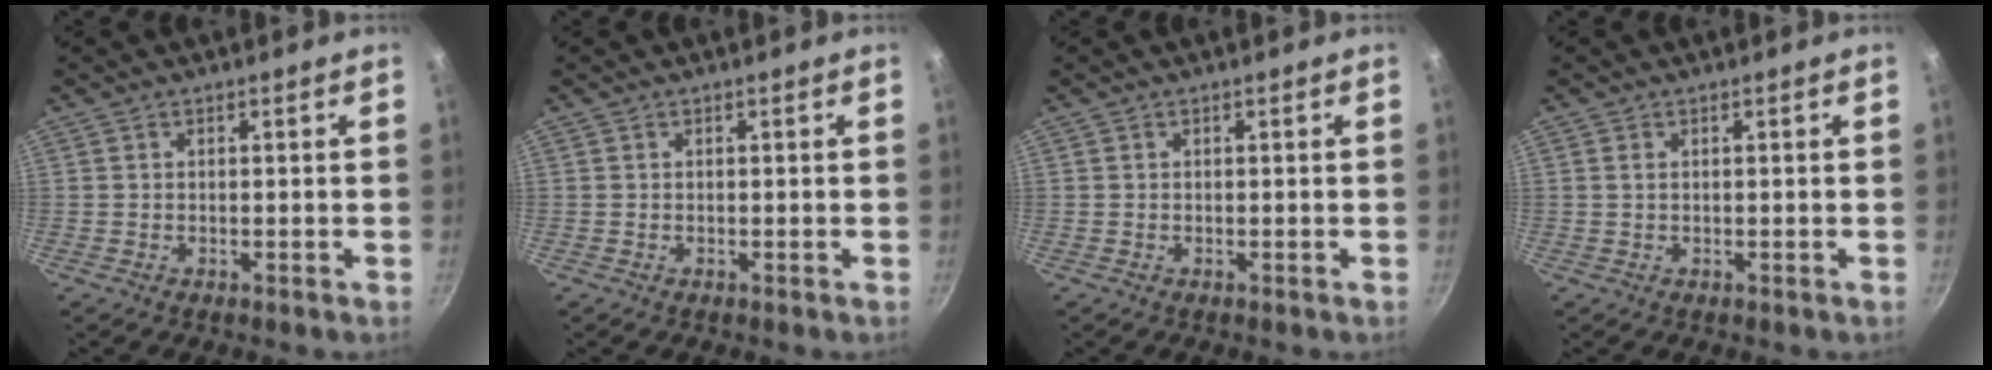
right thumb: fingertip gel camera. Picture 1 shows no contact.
{"total": 0.0}
{"total": 0.0}
{"total": 0.8, "force": [0.2, 0.5, 0.6], "torque": [-0.011, 0.001, 0.003]}